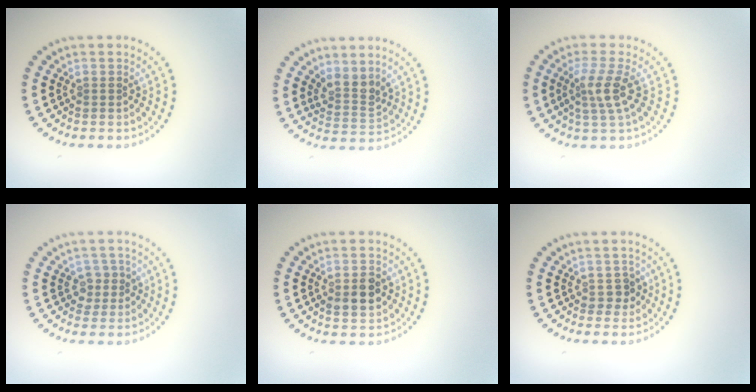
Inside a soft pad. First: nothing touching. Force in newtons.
{"total": 2.6, "press": 2.0, "slide": 1.6}
{"total": 2.7, "press": 2.1, "slide": 1.7}
{"total": 1.9, "press": 1.5, "slide": 1.1}
{"total": 2.9, "press": 2.9, "slide": 0.2}
{"total": 1.4, "press": 1.2, "slide": 0.7}